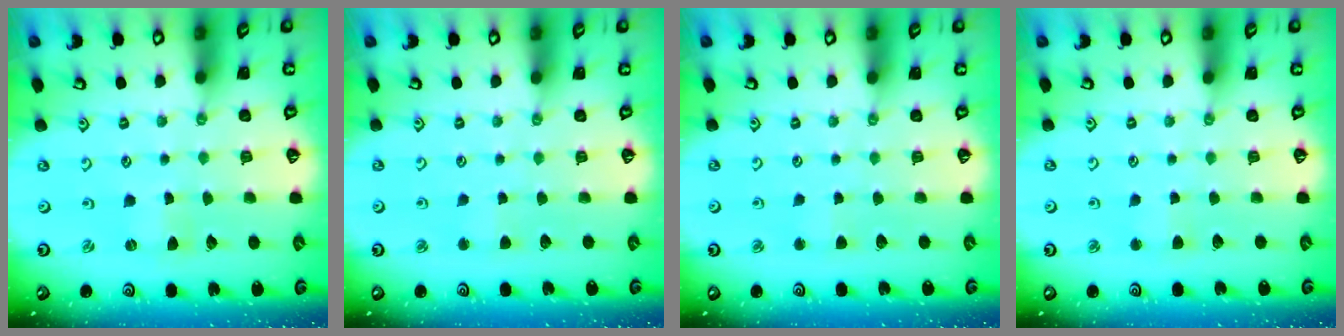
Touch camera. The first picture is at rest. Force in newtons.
{"total": 2.7, "press": 2.6, "slide": 0.4}
{"total": 2.7, "press": 2.6, "slide": 0.4}
{"total": 2.5, "press": 2.5, "slide": 0.3}